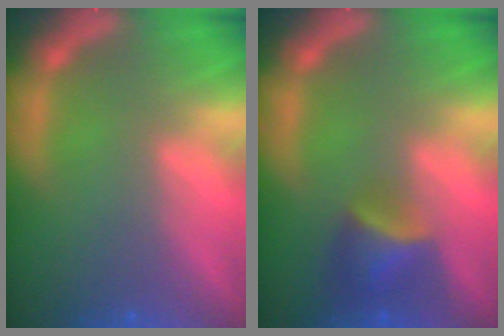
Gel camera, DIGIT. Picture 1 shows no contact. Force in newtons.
{"total": 4.0}